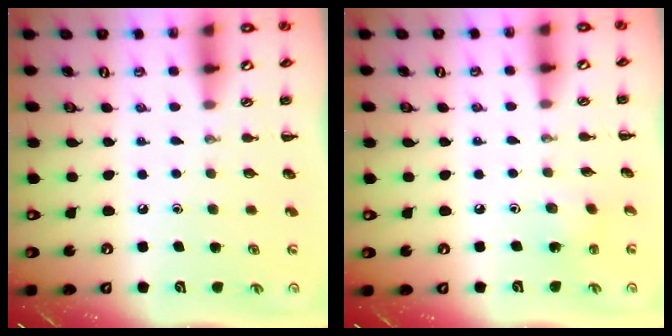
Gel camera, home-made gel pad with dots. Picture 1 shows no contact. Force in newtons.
{"total": 2.1, "press": 2.0, "slide": 0.8}